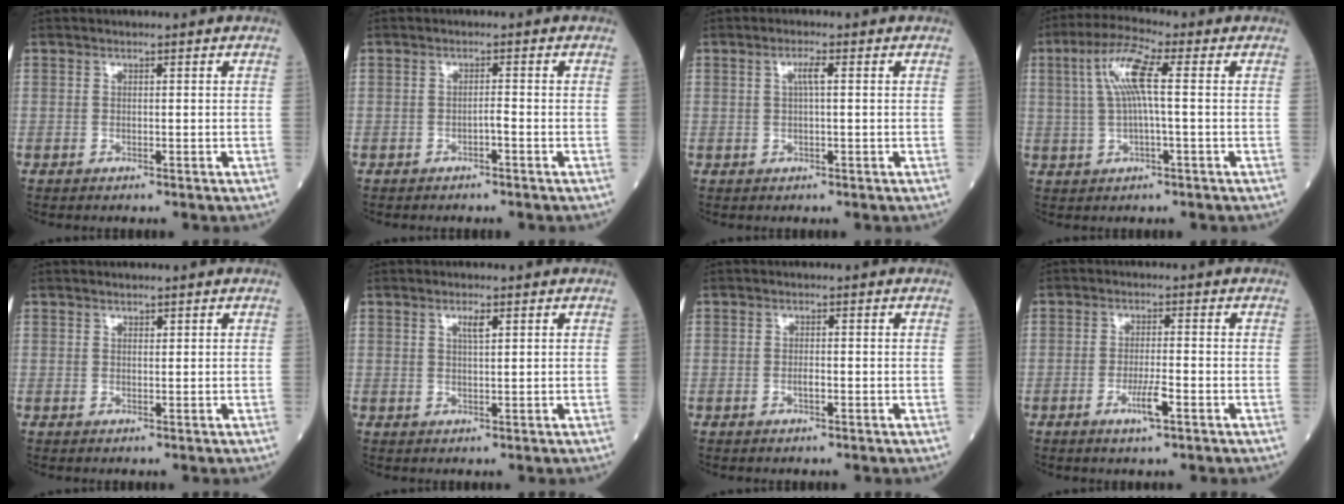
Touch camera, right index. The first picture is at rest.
{"total": 1.0, "force": [-0.7, 0.0, 0.7], "torque": [-0.013, 0.002, -0.012]}
{"total": 2.1, "force": [0.5, 0.2, 2.1], "torque": [-0.042, 0.003, 0.008]}
{"total": 7.7, "force": [1.5, 0.9, 7.5], "torque": [-0.159, 0.021, 0.029]}
{"total": 0.7, "force": [0.6, 0.3, 0.2], "torque": [-0.006, 0.000, 0.011]}
{"total": 2.0, "force": [1.0, 0.3, 1.7], "torque": [-0.033, 0.000, 0.018]}
{"total": 1.0, "force": [-0.4, 0.3, 0.9], "torque": [-0.018, 0.001, -0.008]}
{"total": 4.0, "force": [-1.8, 0.2, 3.5], "torque": [-0.069, -0.006, -0.034]}